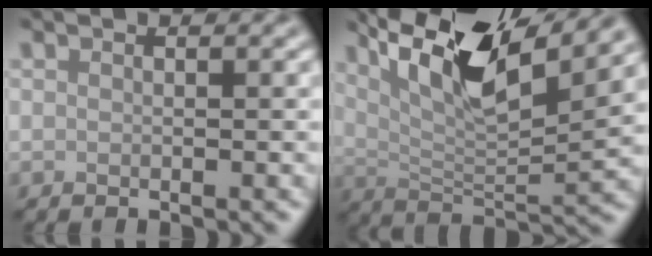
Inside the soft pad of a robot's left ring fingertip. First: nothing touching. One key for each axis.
{"total": 10.9, "fx": 6.4, "fy": 2.9, "fz": 8.3, "tx": -0.149, "ty": 0.003, "tz": 0.117}